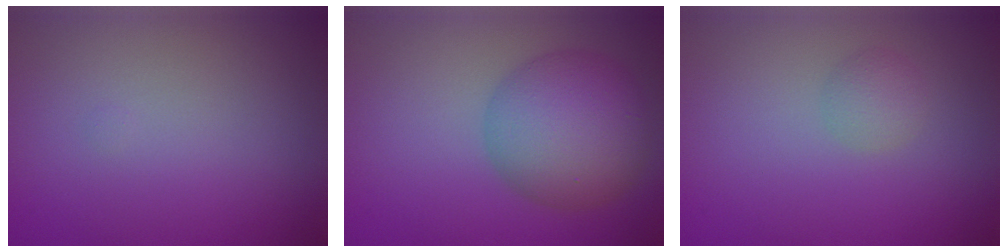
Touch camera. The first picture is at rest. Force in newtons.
{"total": 7.7, "press": 7.7, "slide": 0.3}
{"total": 1.5, "press": 1.5, "slide": 0.1}